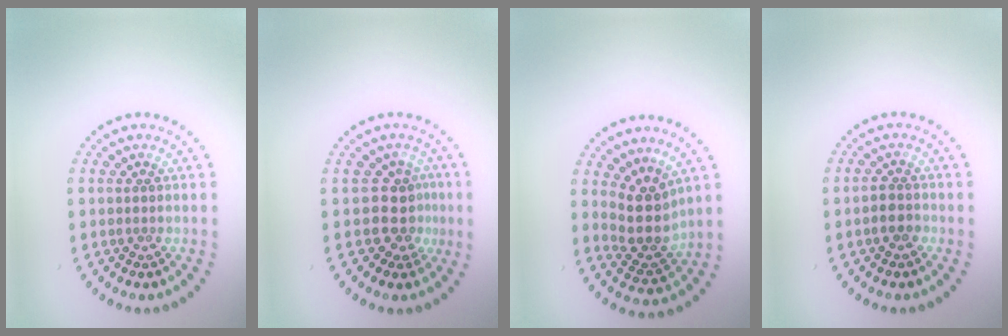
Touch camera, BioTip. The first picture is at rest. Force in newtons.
{"total": 3.1, "press": 2.5, "slide": 1.8}
{"total": 3.7, "press": 3.0, "slide": 2.2}
{"total": 1.7, "press": 1.6, "slide": 0.6}